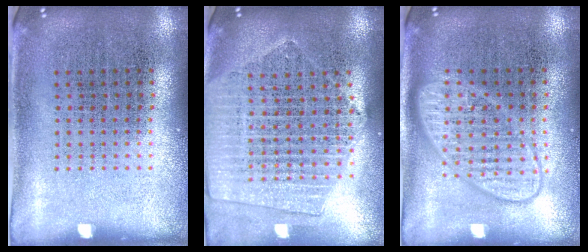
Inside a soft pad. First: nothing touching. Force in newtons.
{"total": 2.0, "press": 1.9, "slide": 0.9}
{"total": 2.9, "press": 2.9, "slide": 0.4}